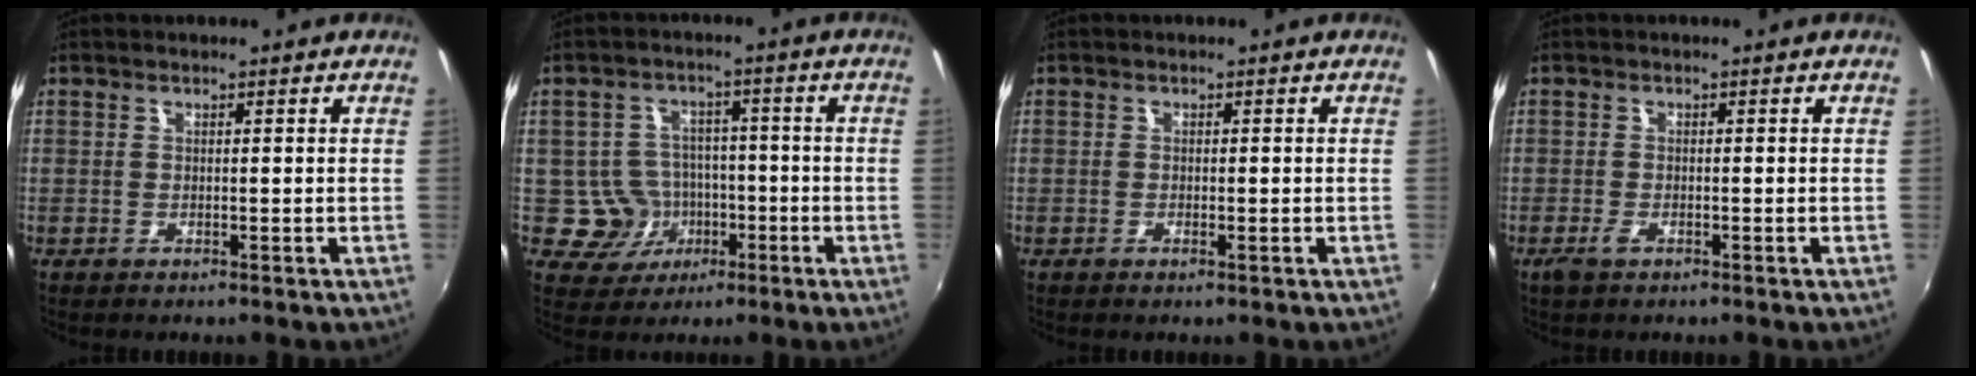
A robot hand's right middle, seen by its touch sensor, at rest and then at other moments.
{"total": 6.7, "force": [-2.2, 6.2, 1.2], "torque": [-0.038, 0.016, -0.023]}
{"total": 0.6, "force": [-0.1, -0.4, 0.4], "torque": [-0.006, -0.001, -0.003]}
{"total": 1.9, "force": [-1.2, 0.8, 1.2], "torque": [-0.026, -0.005, -0.022]}